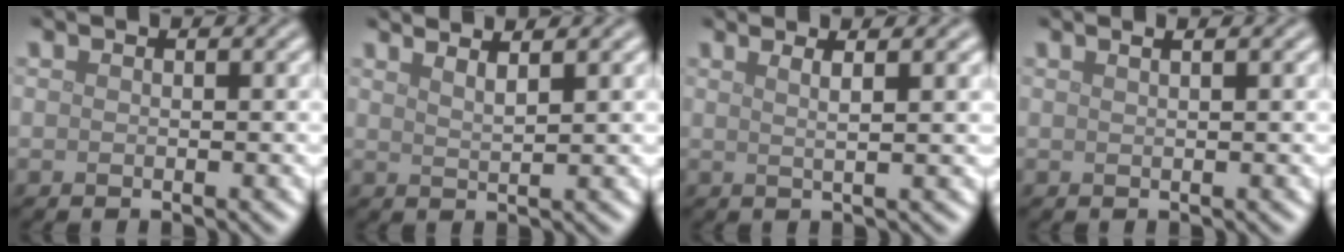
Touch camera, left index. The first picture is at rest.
{"total": 3.0, "force": [2.3, 0.8, 1.7], "torque": [-0.002, 0.014, 0.011]}
{"total": 3.6, "force": [1.9, 1.2, 2.8], "torque": [-0.023, 0.013, -0.003]}
{"total": 2.5, "force": [1.4, 1.2, 1.7], "torque": [0.000, 0.005, -0.010]}